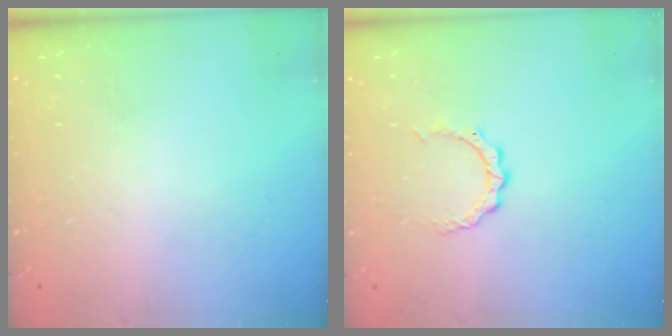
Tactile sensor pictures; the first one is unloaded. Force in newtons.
{"total": 3.0, "press": 3.0, "slide": 0.2}